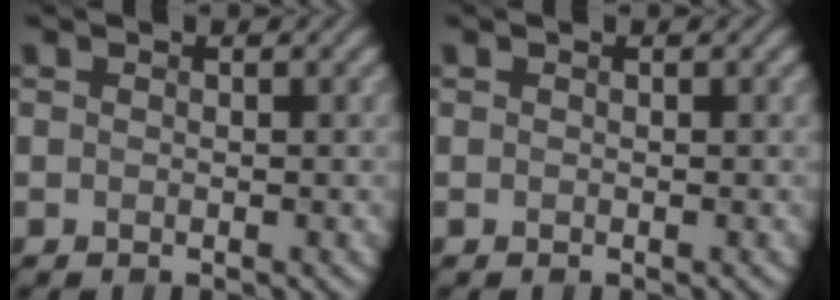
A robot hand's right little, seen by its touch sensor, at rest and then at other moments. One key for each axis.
{"total": 0.0}